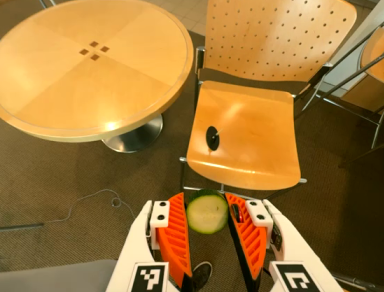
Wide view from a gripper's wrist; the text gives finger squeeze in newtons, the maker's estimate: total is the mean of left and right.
{"total": 8.2, "left": 7.5, "right": 8.9}